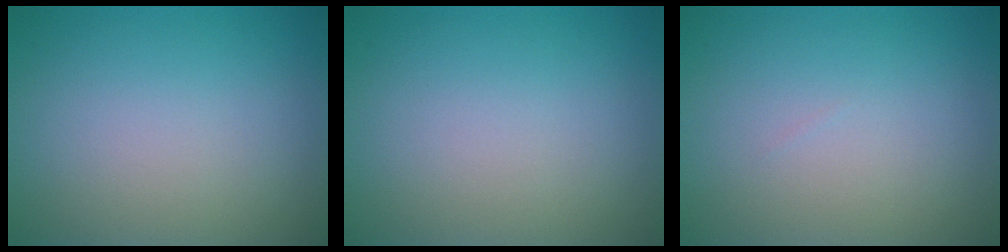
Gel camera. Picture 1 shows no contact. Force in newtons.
{"total": 0.0}
{"total": 0.0}